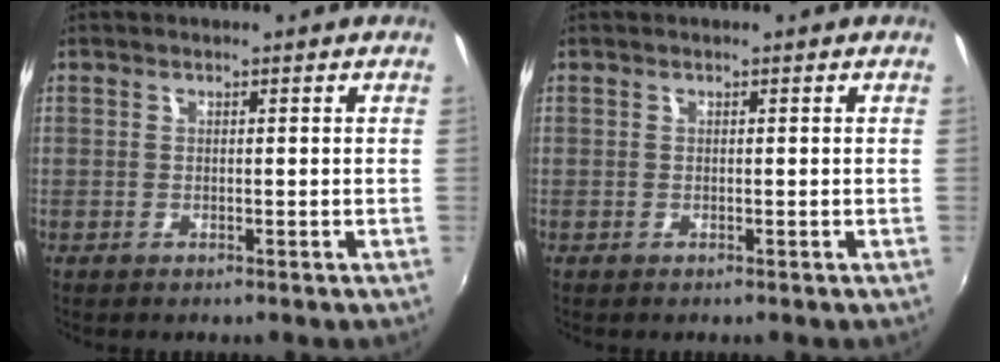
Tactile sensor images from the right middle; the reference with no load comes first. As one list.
[{"total": 0.0}]